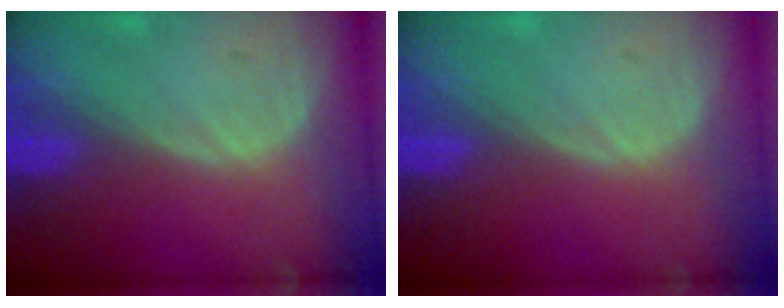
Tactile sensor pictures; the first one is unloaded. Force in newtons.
{"total": 0.0}